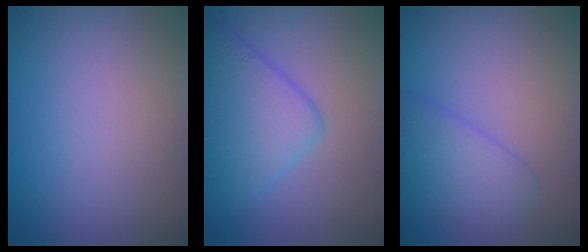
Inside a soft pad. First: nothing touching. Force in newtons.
{"total": 5.1, "press": 5.1, "slide": 0.1}
{"total": 2.7, "press": 2.7, "slide": 0.1}